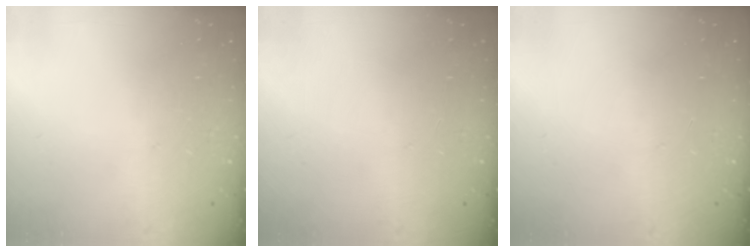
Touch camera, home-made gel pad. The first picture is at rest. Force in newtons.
{"total": 0.0}
{"total": 0.0}